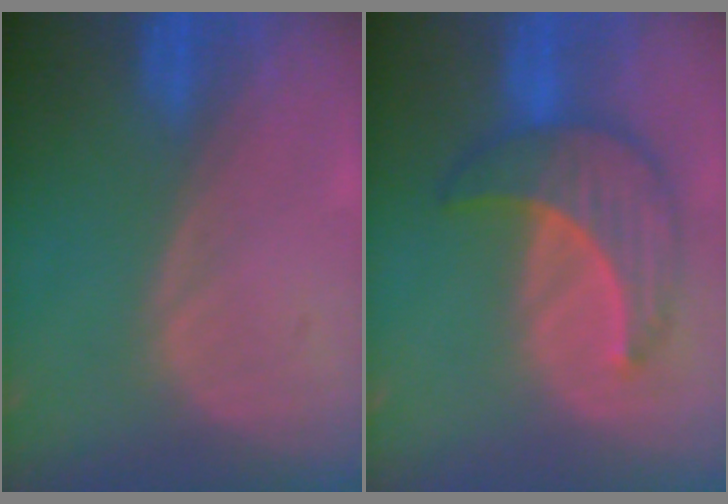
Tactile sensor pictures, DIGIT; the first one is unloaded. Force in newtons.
{"total": 7.7, "press": 7.7, "slide": 0.4}